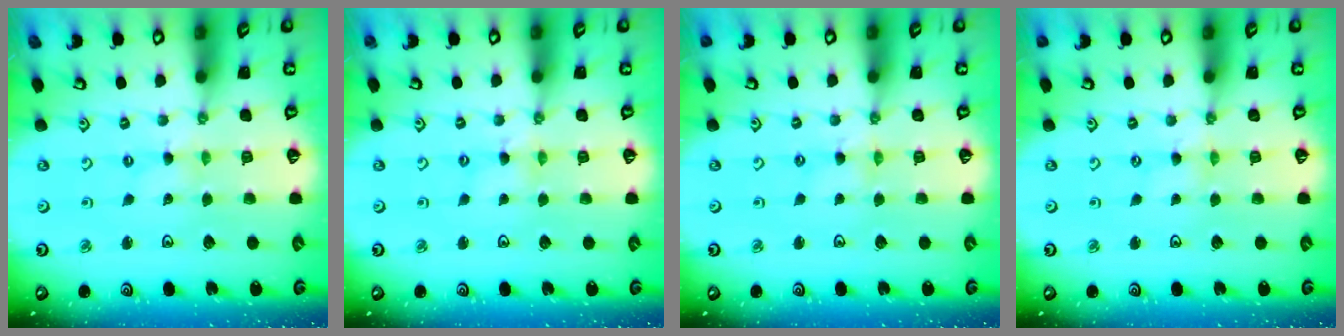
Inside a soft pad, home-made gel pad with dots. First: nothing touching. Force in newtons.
{"total": 1.6, "press": 1.6, "slide": 0.3}
{"total": 0.6, "press": 0.6, "slide": 0.2}
{"total": 0.0}